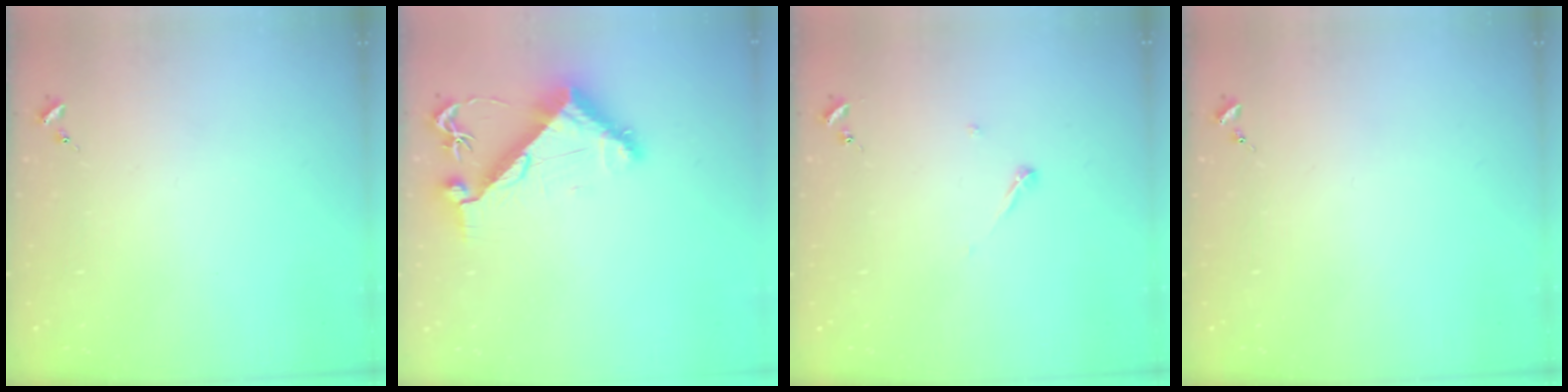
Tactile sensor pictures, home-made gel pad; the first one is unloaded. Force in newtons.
{"total": 9.3, "press": 9.2, "slide": 1.5}
{"total": 3.2, "press": 3.2, "slide": 0.3}
{"total": 0.0}